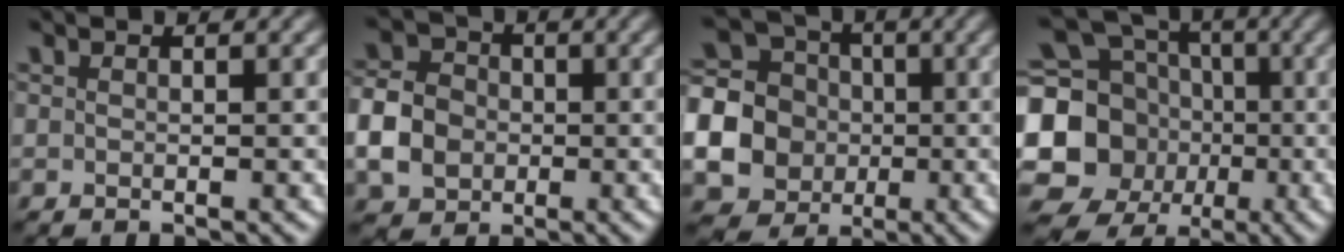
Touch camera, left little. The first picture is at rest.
{"total": 5.4, "force": [-1.5, 4.5, 2.4], "torque": [-0.053, 0.001, -0.039]}
{"total": 18.9, "force": [-2.9, 18.1, 4.6], "torque": [-0.152, -0.015, -0.091]}
{"total": 11.8, "force": [-1.8, 10.5, 5.1], "torque": [-0.128, -0.017, -0.043]}